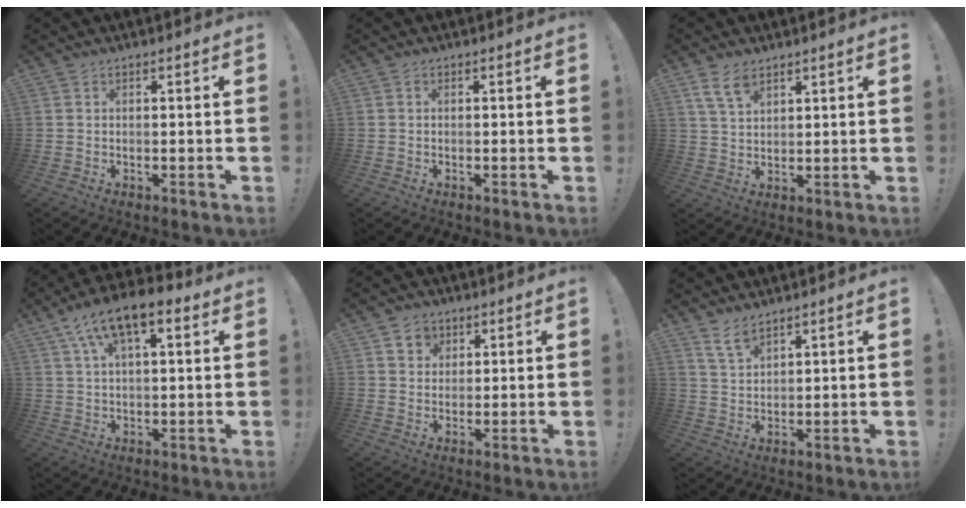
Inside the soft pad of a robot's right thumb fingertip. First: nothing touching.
{"total": 0.0}
{"total": 6.7, "force": [4.4, 3.2, 3.8], "torque": [-0.070, -0.016, 0.085]}
{"total": 11.2, "force": [5.6, 4.8, 8.4], "torque": [-0.150, -0.009, 0.103]}
{"total": 5.3, "force": [2.8, 4.3, 1.2], "torque": [-0.012, -0.014, 0.052]}
{"total": 5.5, "force": [4.4, 1.9, 2.7], "torque": [-0.056, -0.022, 0.084]}